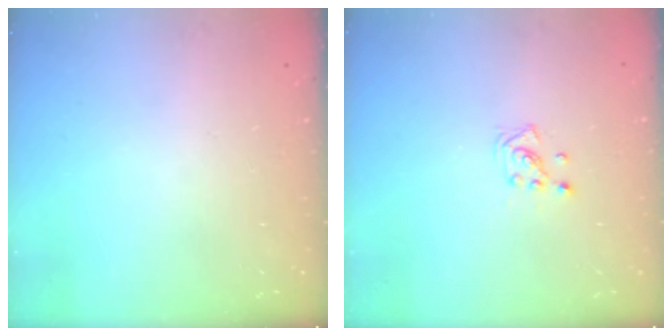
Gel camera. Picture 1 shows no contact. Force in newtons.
{"total": 2.1, "press": 2.0, "slide": 0.8}